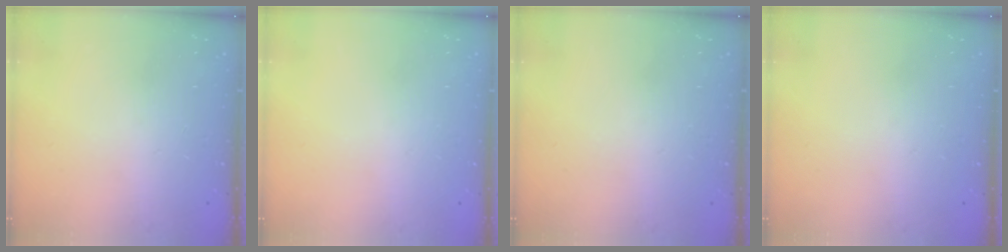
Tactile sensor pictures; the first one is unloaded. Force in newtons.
{"total": 0.0}
{"total": 0.0}
{"total": 0.0}